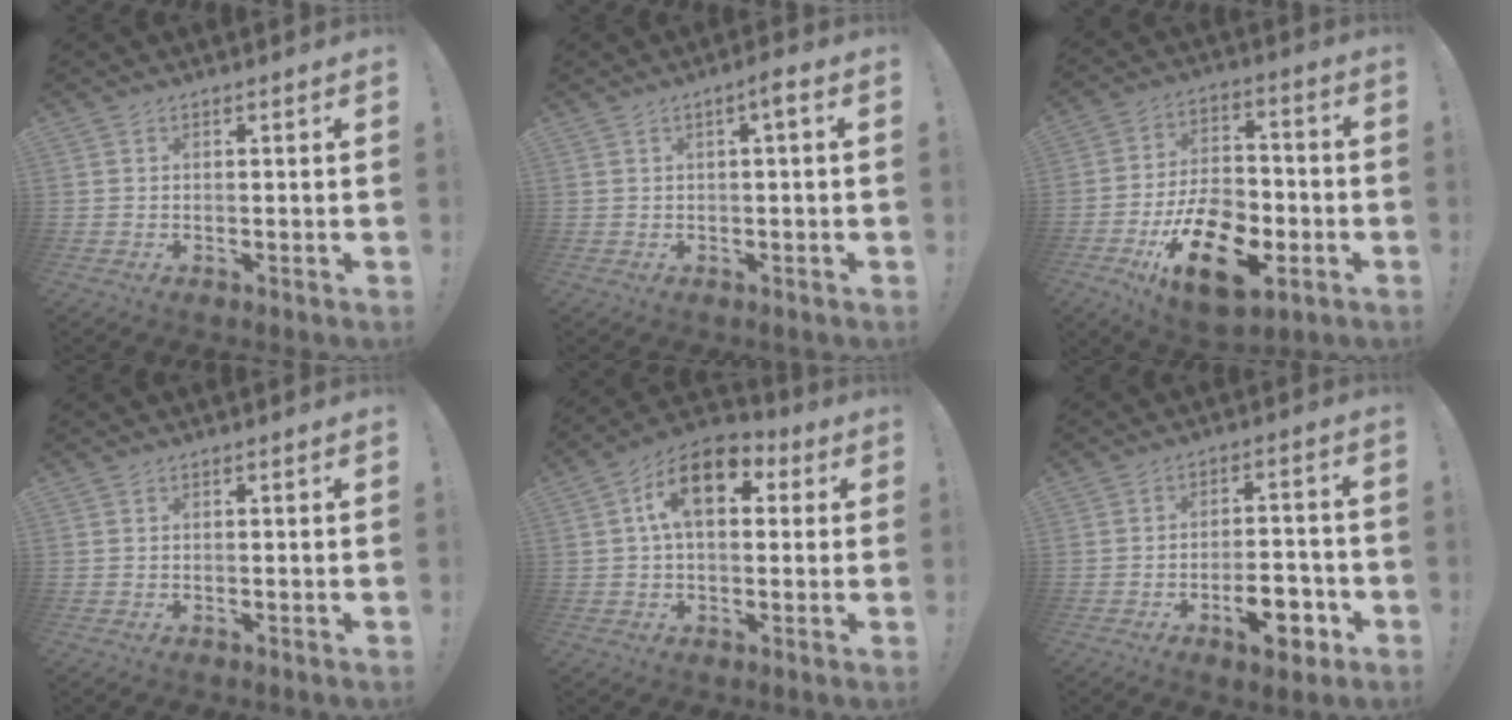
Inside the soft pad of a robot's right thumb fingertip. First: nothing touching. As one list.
[{"total": 3.0, "force": [0.4, 0.2, 3.0], "torque": [-0.046, 0.002, 0.001]}, {"total": 20.5, "force": [-8.9, 11.8, 14.2], "torque": [-0.230, 0.060, -0.139]}, {"total": 0.0}, {"total": 13.2, "force": [4.2, 7.7, 9.9], "torque": [-0.153, 0.005, 0.076]}, {"total": 11.1, "force": [-5.3, 5.5, 8.1], "torque": [-0.097, 0.031, -0.085]}]